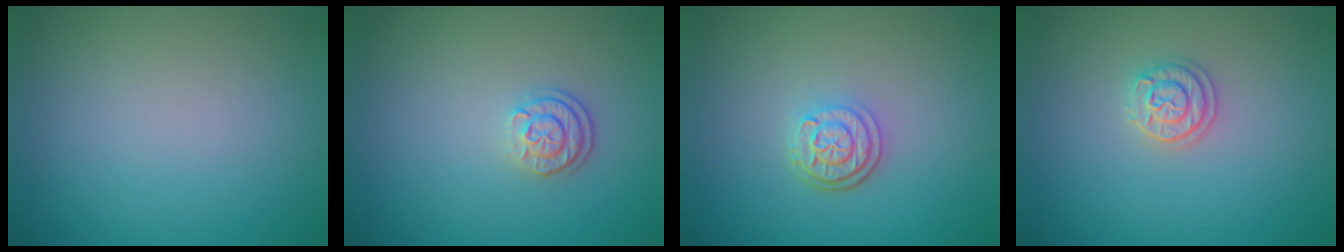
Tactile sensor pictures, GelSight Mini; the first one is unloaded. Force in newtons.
{"total": 2.3, "press": 1.7, "slide": 1.4}
{"total": 3.0, "press": 2.5, "slide": 1.6}
{"total": 2.1, "press": 2.0, "slide": 0.6}